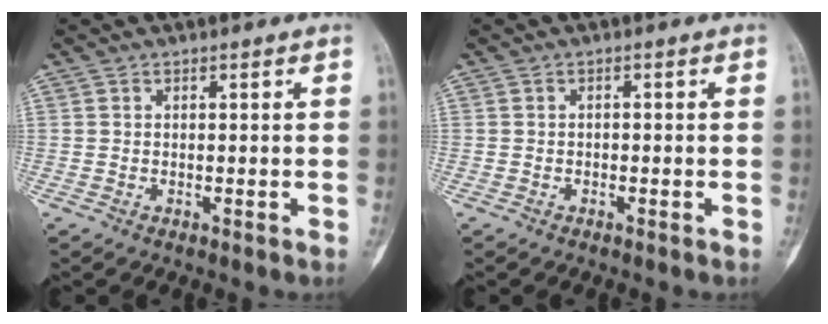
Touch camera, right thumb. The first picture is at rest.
{"total": 0.5, "force": [-0.4, 0.3, 0.2], "torque": [0.003, 0.003, -0.010]}